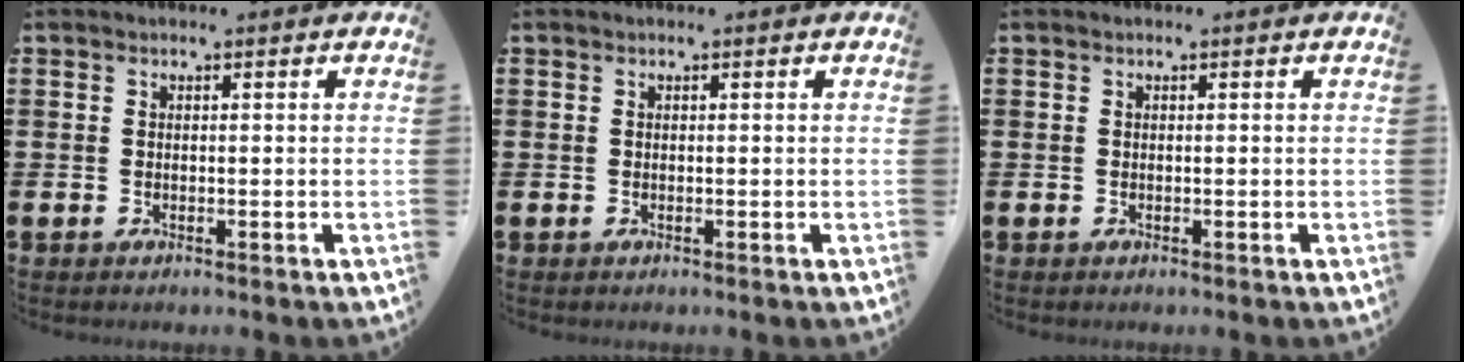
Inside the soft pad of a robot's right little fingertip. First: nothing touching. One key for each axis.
{"total": 0.0}
{"total": 0.0}